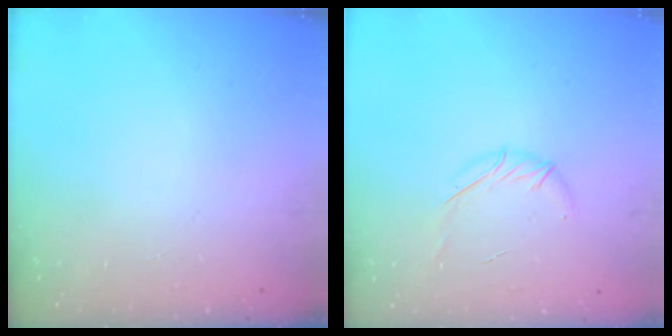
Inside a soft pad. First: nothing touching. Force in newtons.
{"total": 5.7, "press": 5.5, "slide": 1.4}